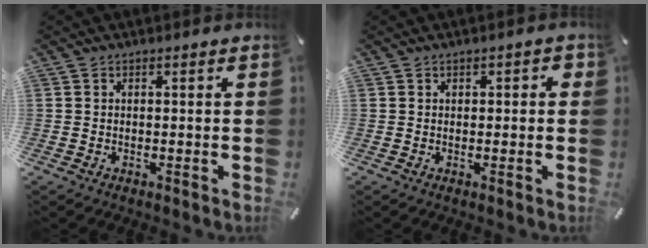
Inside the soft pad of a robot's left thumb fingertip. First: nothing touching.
{"total": 1.1, "force": [-0.1, 0.9, 0.7], "torque": [-0.012, 0.006, -0.005]}